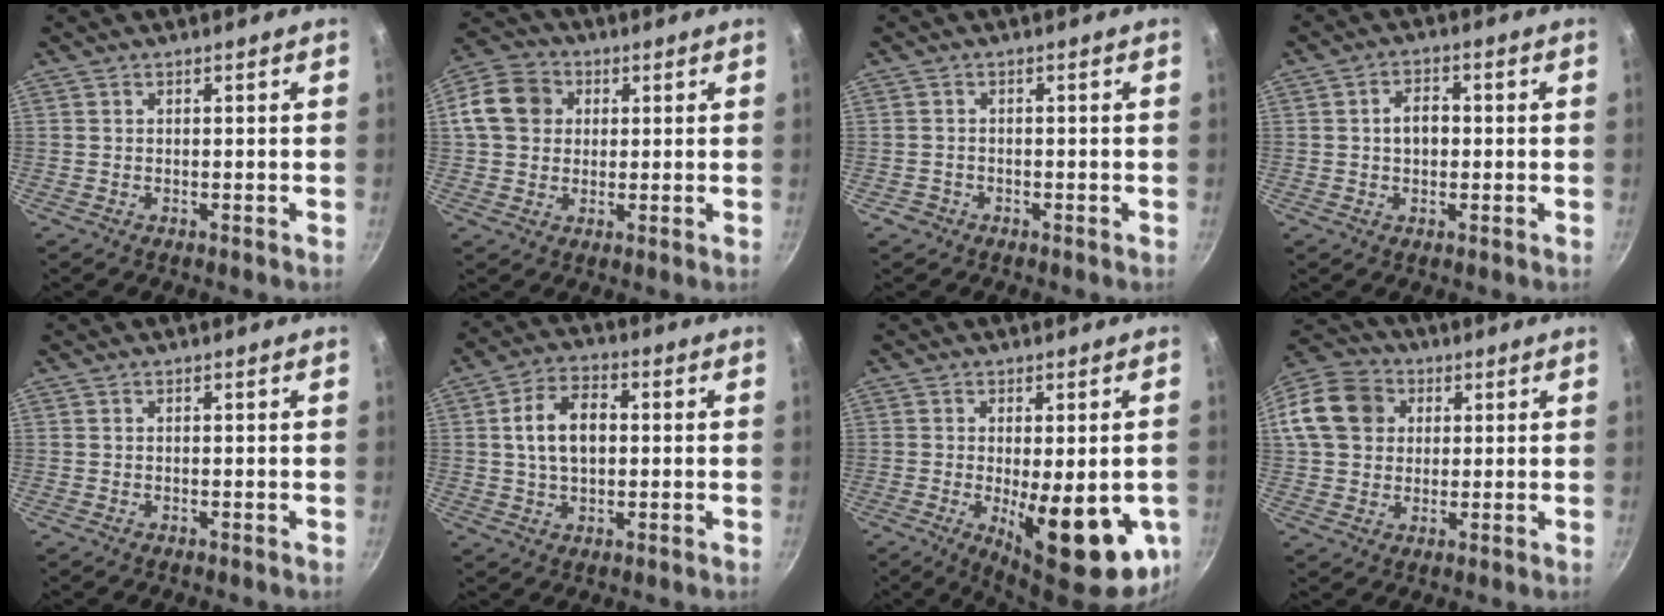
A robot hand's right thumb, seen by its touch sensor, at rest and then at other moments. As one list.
[{"total": 10.4, "force": [1.9, 8.8, 5.2], "torque": [-0.075, 0.015, 0.018]}, {"total": 1.7, "force": [-1.0, 1.3, 0.3], "torque": [-0.002, 0.013, -0.011]}, {"total": 4.4, "force": [0.1, 3.0, 3.2], "torque": [-0.035, 0.013, -0.001]}, {"total": 0.0}, {"total": 9.7, "force": [1.0, 6.1, 7.5], "torque": [-0.116, 0.017, 0.013]}, {"total": 18.1, "force": [-4.3, 6.4, 16.4], "torque": [-0.193, -0.021, -0.041]}, {"total": 13.5, "force": [3.0, 11.2, 7.0], "torque": [-0.114, 0.022, 0.041]}]